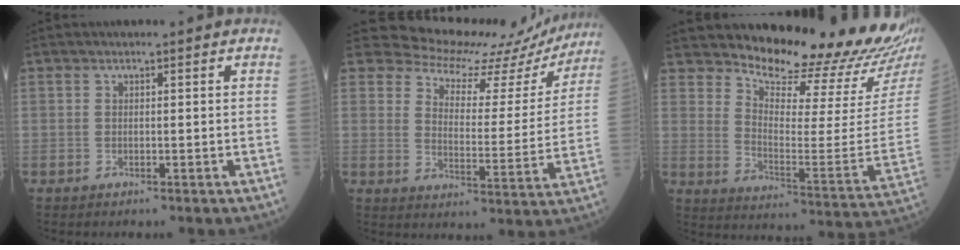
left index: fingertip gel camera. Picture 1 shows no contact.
{"total": 16.8, "force": [15.4, 6.1, 3.1], "torque": [-0.027, -0.027, 0.172]}
{"total": 19.3, "force": [18.0, 0.4, 6.9], "torque": [-0.119, -0.120, 0.237]}